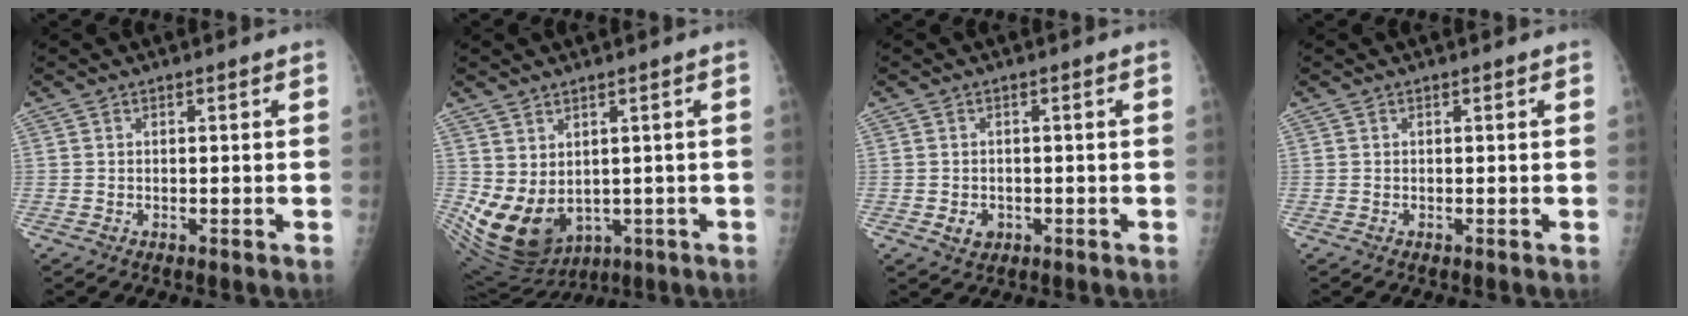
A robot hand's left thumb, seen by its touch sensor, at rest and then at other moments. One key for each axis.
{"total": 13.5, "fx": -0.2, "fy": 9.7, "fz": 9.3, "tx": -0.174, "ty": -0.019, "tz": 0.036}
{"total": 2.6, "fx": -0.6, "fy": 2.2, "fz": 1.2, "tx": -0.010, "ty": 0.001, "tz": 0.000}
{"total": 0.0}